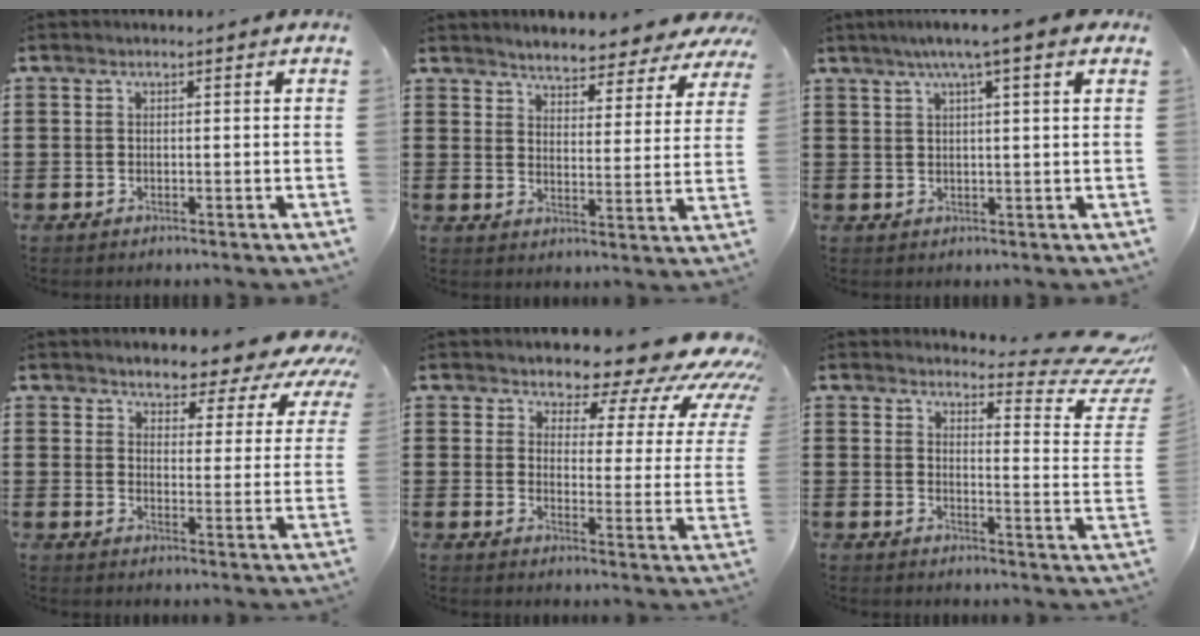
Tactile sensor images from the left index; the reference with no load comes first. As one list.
[{"total": 3.8, "force": [3.8, 0.0, -0.3], "torque": [-0.022, -0.036, 0.060]}, {"total": 4.5, "force": [2.6, -0.4, 3.7], "torque": [-0.077, 0.003, 0.043]}, {"total": 4.0, "force": [3.8, 1.0, 0.6], "torque": [-0.031, -0.035, 0.059]}, {"total": 7.6, "force": [6.1, 2.9, 3.5], "torque": [-0.065, -0.049, 0.101]}, {"total": 6.0, "force": [4.9, 1.0, 3.2], "torque": [-0.045, -0.050, 0.076]}]